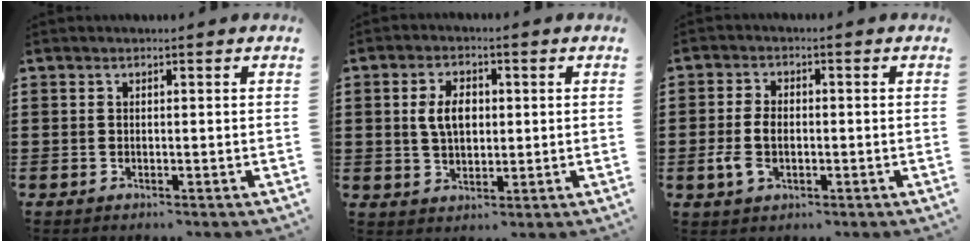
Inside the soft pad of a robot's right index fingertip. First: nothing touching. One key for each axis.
{"total": 5.2, "fx": 0.7, "fy": 3.1, "fz": 4.1, "tx": -0.086, "ty": 0.008, "tz": 0.006}
{"total": 4.5, "fx": -1.0, "fy": 2.8, "fz": 3.4, "tx": -0.083, "ty": -0.003, "tz": -0.022}